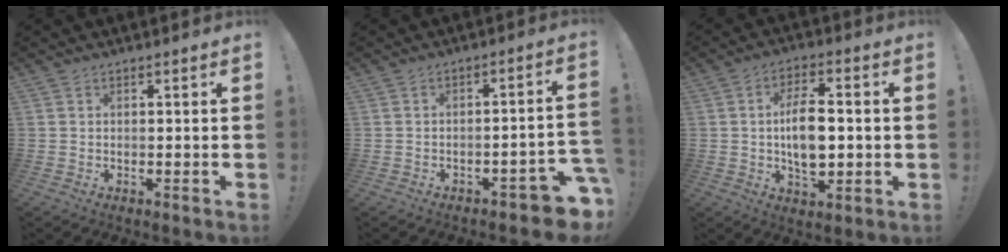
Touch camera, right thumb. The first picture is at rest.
{"total": 7.3, "force": [-4.7, 1.8, 5.2], "torque": [-0.064, 0.023, -0.077]}
{"total": 11.2, "force": [-0.4, 5.9, 9.5], "torque": [-0.165, 0.000, -0.010]}